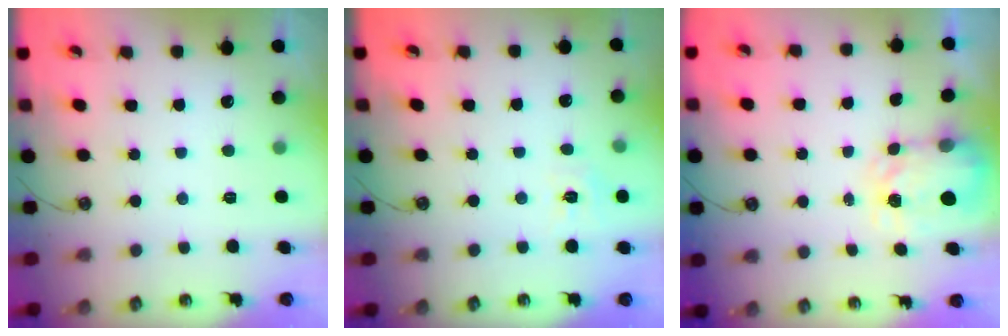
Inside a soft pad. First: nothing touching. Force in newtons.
{"total": 4.9, "press": 4.9, "slide": 0.4}
{"total": 3.8, "press": 3.8, "slide": 0.6}